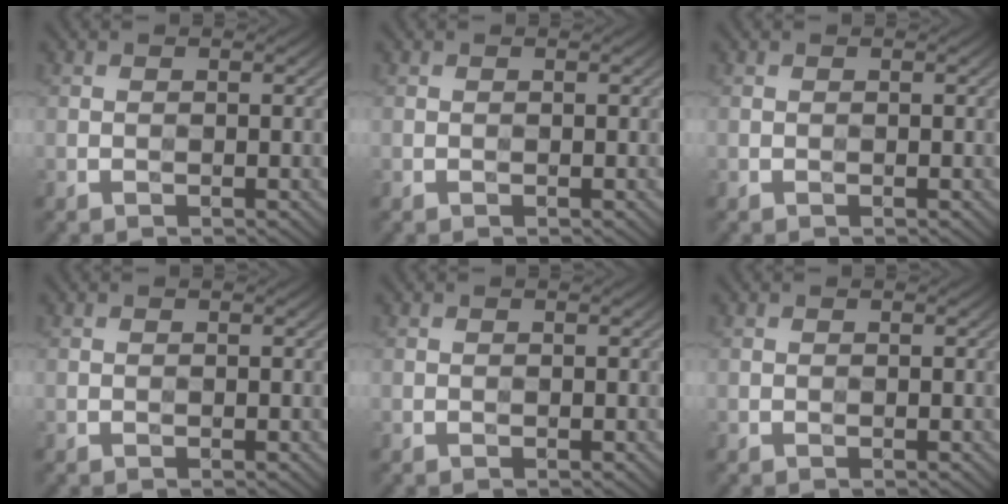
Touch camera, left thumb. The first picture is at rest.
{"total": 0.0}
{"total": 0.0}
{"total": 0.0}
{"total": 0.0}
{"total": 0.0}